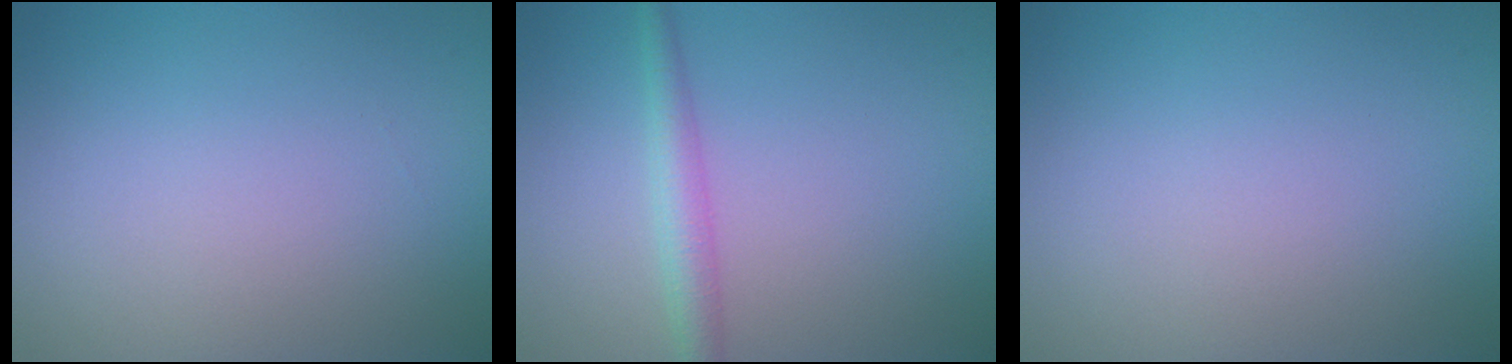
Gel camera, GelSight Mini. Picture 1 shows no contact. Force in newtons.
{"total": 2.4, "press": 2.4, "slide": 0.0}
{"total": 0.0}